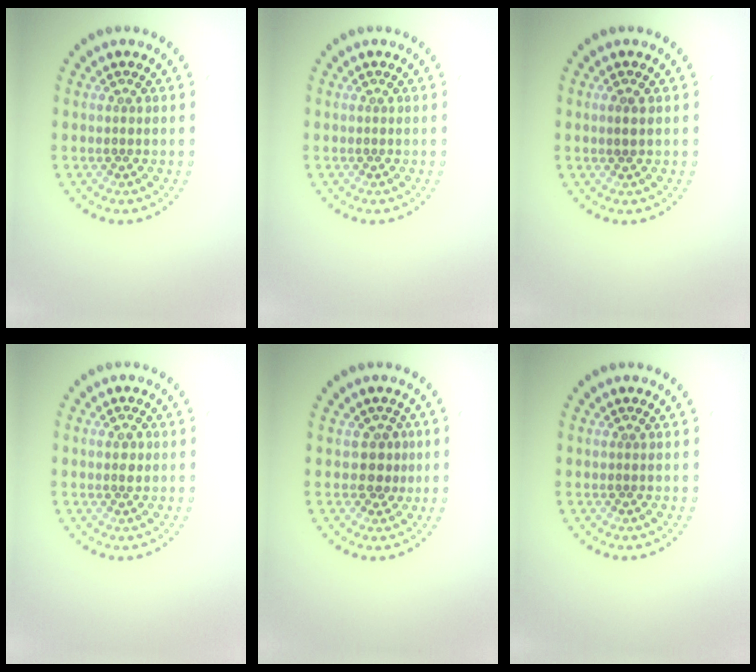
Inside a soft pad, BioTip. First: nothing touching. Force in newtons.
{"total": 0.0}
{"total": 0.9, "press": 0.9, "slide": 0.1}
{"total": 1.2, "press": 1.1, "slide": 0.3}
{"total": 2.0, "press": 1.6, "slide": 1.2}
{"total": 0.0}